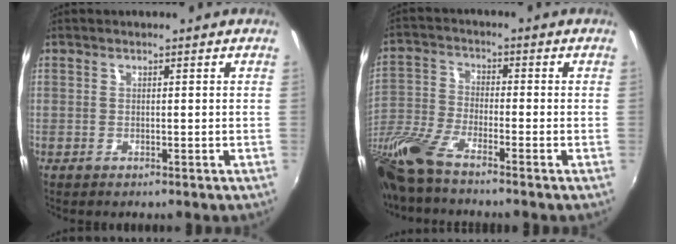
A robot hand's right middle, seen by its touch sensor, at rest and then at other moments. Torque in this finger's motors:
{"motor_torque": [1.09, -1.05, 0.88, 0.21]}